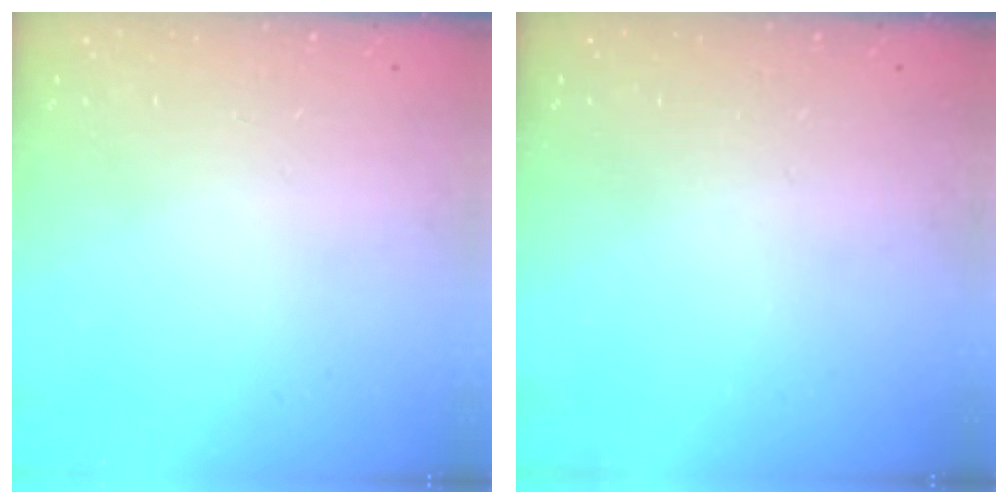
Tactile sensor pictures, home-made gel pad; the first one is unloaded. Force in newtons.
{"total": 0.0}